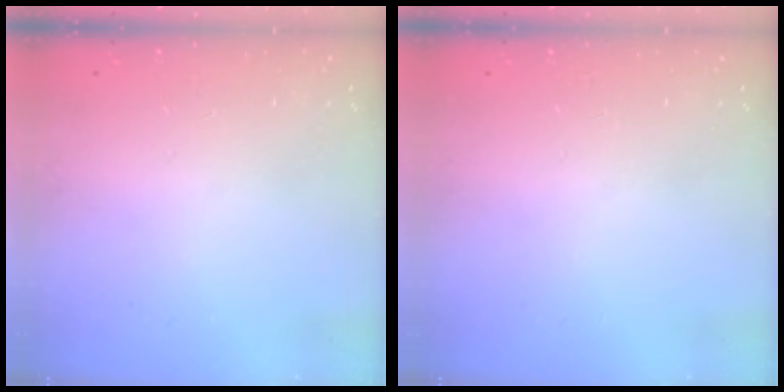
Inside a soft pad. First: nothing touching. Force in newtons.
{"total": 0.0}